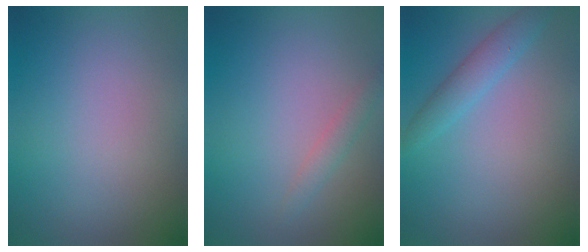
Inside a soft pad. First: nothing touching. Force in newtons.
{"total": 1.3, "press": 1.3, "slide": 0.2}
{"total": 2.3, "press": 2.3, "slide": 0.1}